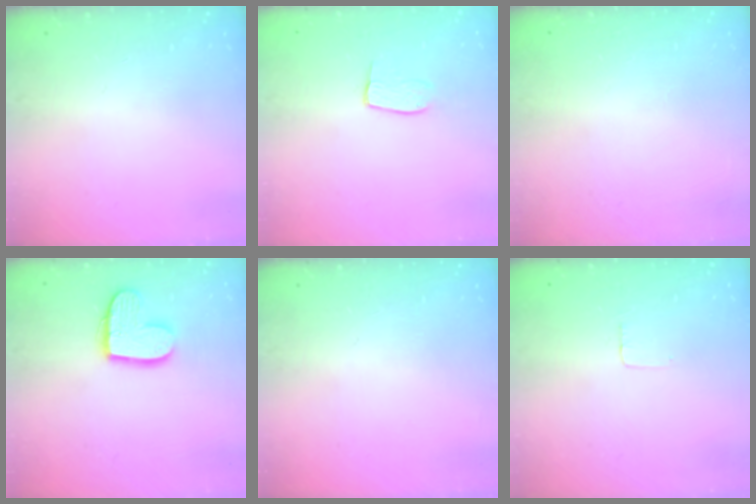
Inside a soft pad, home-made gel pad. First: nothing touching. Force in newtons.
{"total": 6.1, "press": 6.1, "slide": 0.5}
{"total": 0.0}
{"total": 13.5, "press": 13.5, "slide": 0.9}
{"total": 0.0}
{"total": 1.9, "press": 1.9, "slide": 0.1}